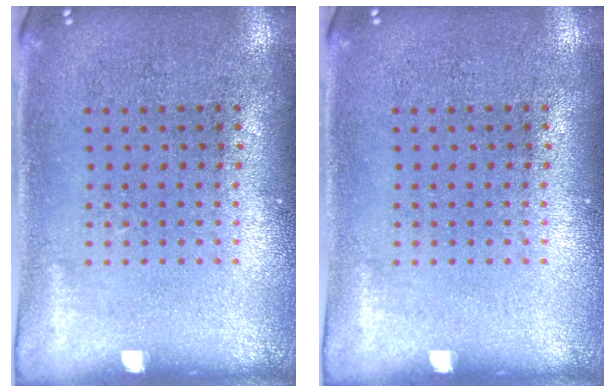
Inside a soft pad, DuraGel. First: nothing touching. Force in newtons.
{"total": 0.0}